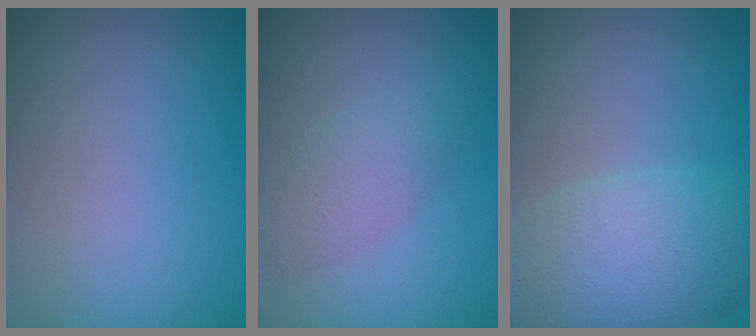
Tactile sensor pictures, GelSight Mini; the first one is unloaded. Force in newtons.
{"total": 2.7, "press": 2.7, "slide": 0.1}
{"total": 6.9, "press": 6.9, "slide": 0.3}